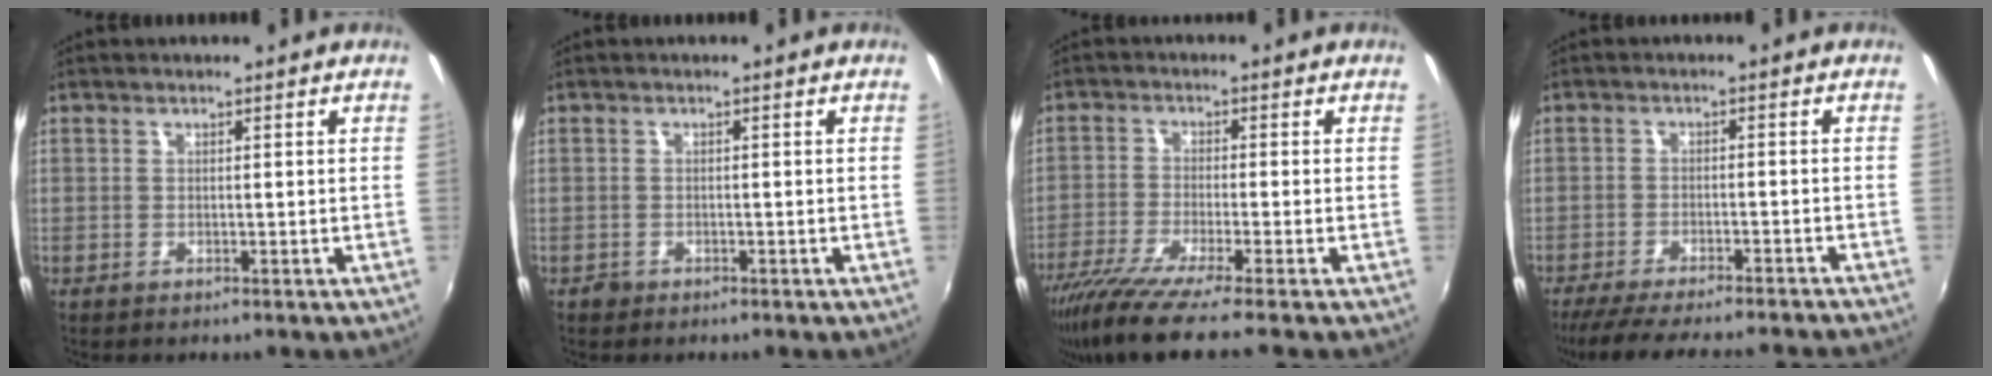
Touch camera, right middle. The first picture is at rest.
{"total": 1.0, "force": [-0.7, 0.7, 0.1], "torque": [-0.003, -0.001, -0.013]}
{"total": 9.9, "force": [-8.0, -1.1, 5.8], "torque": [-0.125, -0.042, -0.142]}
{"total": 17.7, "force": [-15.6, 2.0, 8.1], "torque": [-0.155, -0.029, -0.225]}